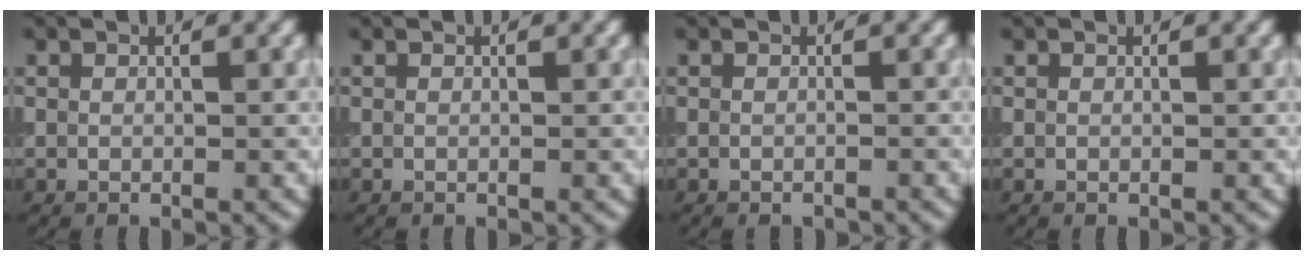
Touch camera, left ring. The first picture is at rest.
{"total": 0.0}
{"total": 0.7, "force": [-0.6, 0.2, 0.3], "torque": [-0.002, -0.002, -0.010]}
{"total": 0.0}